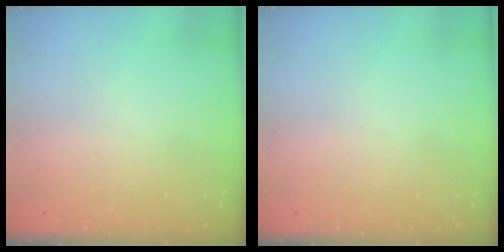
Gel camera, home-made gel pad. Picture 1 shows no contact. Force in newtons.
{"total": 0.0}